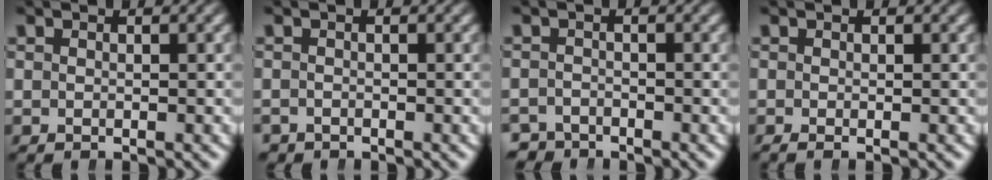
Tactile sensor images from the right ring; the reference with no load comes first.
{"total": 1.1, "force": [-1.0, 0.3, -0.4], "torque": [0.004, -0.015, -0.012]}
{"total": 2.3, "force": [-2.2, 0.5, -0.5], "torque": [0.008, -0.019, -0.037]}
{"total": 0.7, "force": [-0.5, 0.2, 0.4], "torque": [-0.008, -0.006, -0.005]}